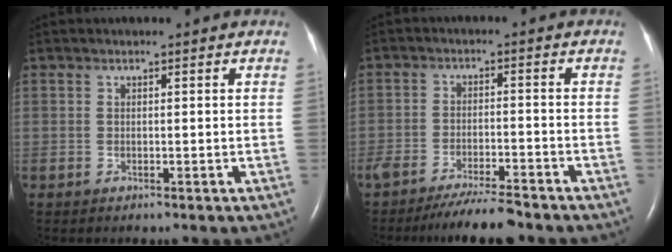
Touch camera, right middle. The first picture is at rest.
{"total": 7.9, "force": [-6.9, 0.8, 3.7], "torque": [-0.058, -0.019, -0.113]}